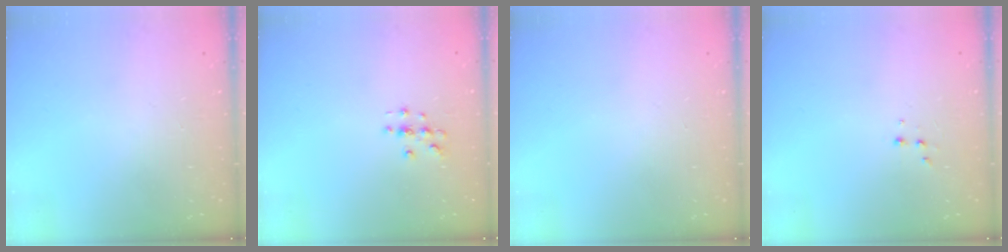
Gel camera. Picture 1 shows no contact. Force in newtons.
{"total": 3.0, "press": 3.0, "slide": 0.3}
{"total": 0.0}
{"total": 1.9, "press": 1.9, "slide": 0.2}